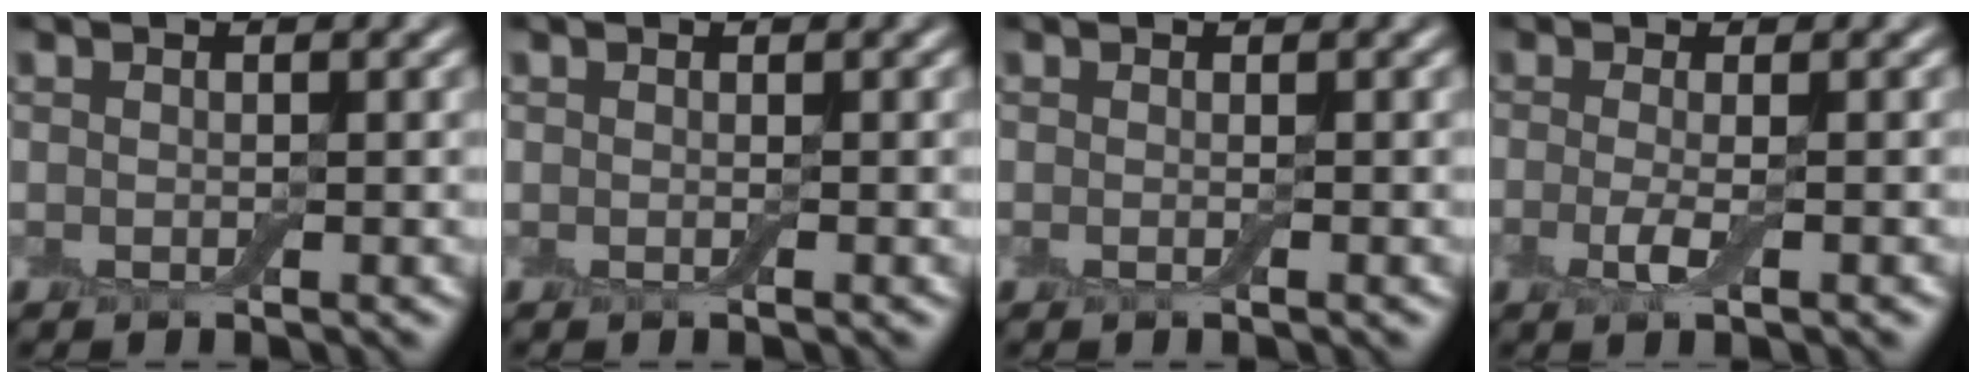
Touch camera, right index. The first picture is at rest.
{"total": 0.0}
{"total": 0.5, "force": [-0.1, 0.0, 0.5], "torque": [-0.012, -0.005, -0.003]}
{"total": 2.5, "force": [-0.6, 0.5, 2.4], "torque": [-0.052, -0.009, -0.014]}